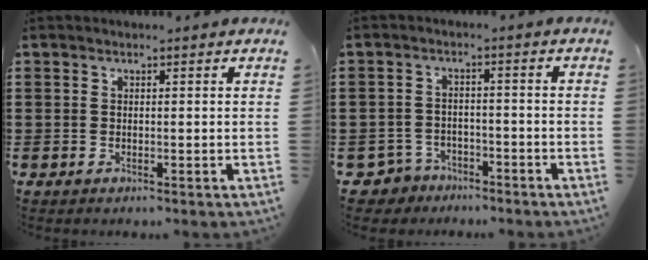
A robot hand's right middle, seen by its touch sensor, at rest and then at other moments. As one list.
[{"total": 3.3, "force": [-3.0, 1.3, 0.2], "torque": [-0.027, -0.004, -0.069]}]